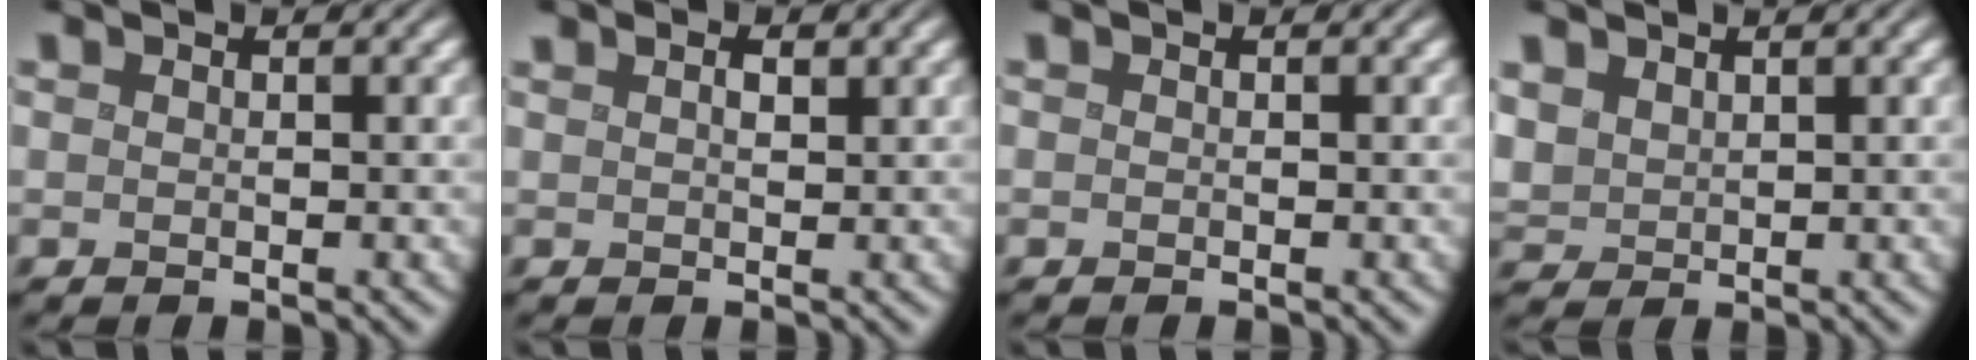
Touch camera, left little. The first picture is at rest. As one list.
[{"total": 1.3, "force": [0.7, 0.6, 0.9], "torque": [-0.017, 0.002, 0.014]}, {"total": 0.0}, {"total": 2.1, "force": [1.4, 1.4, 0.7], "torque": [-0.022, 0.000, 0.033]}]